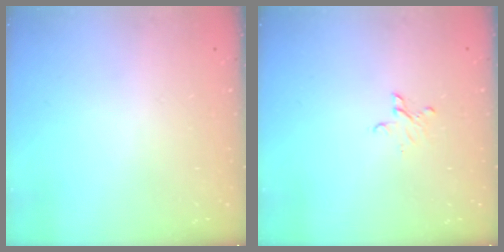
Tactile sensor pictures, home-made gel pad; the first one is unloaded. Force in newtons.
{"total": 3.4, "press": 3.3, "slide": 0.2}